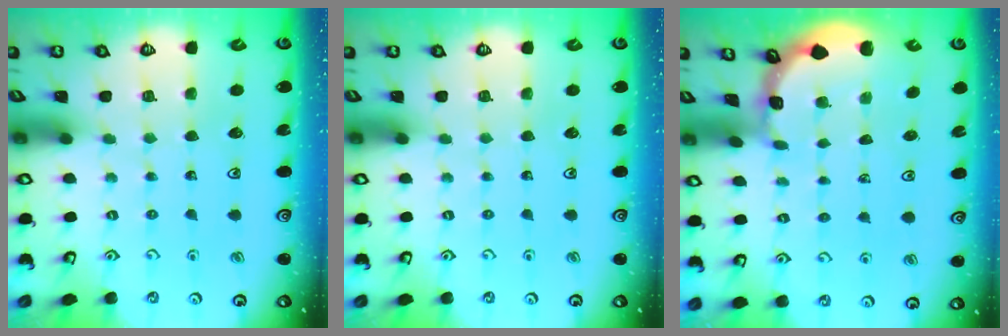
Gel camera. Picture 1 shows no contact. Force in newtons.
{"total": 0.0}
{"total": 1.2, "press": 1.2, "slide": 0.2}